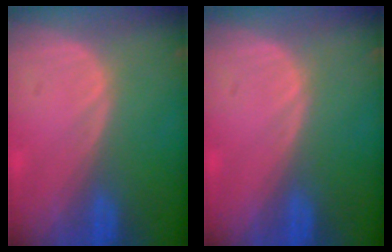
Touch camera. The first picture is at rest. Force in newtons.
{"total": 0.0}